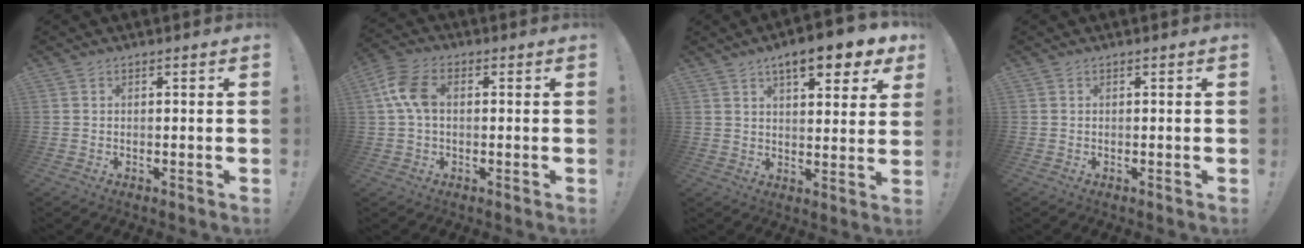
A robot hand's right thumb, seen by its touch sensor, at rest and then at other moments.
{"total": 8.4, "force": [0.9, 5.4, 6.5], "torque": [-0.130, 0.011, 0.019]}
{"total": 10.1, "force": [6.3, 2.8, 7.4], "torque": [-0.094, -0.036, 0.101]}
{"total": 0.0}